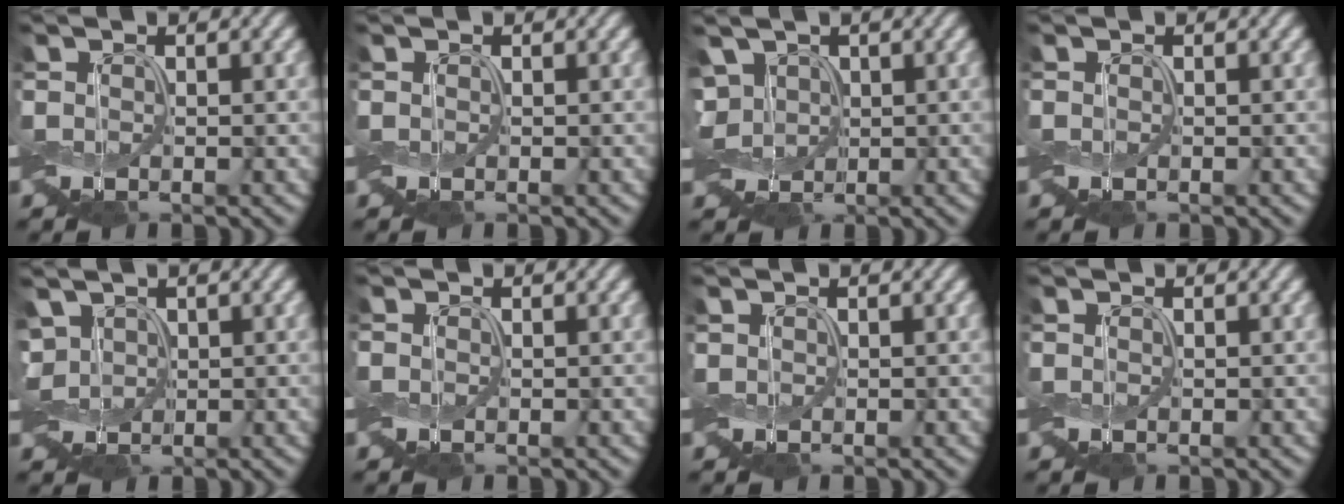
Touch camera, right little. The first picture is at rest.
{"total": 0.0}
{"total": 4.1, "force": [1.3, 2.8, 2.6], "torque": [-0.059, 0.018, 0.020]}
{"total": 0.0}
{"total": 2.4, "force": [0.8, 1.6, 1.5], "torque": [-0.034, 0.009, 0.010]}
{"total": 0.0}
{"total": 0.0}
{"total": 0.0}